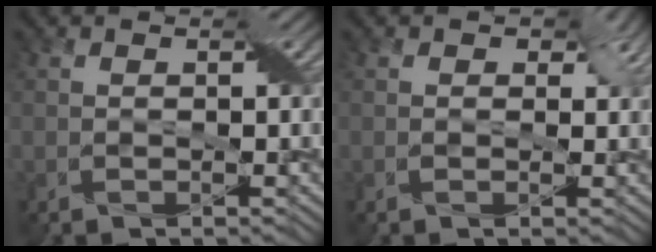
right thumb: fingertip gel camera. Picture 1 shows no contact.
{"total": 2.7, "force": [0.8, 2.1, 1.4], "torque": [-0.019, -0.003, 0.007]}